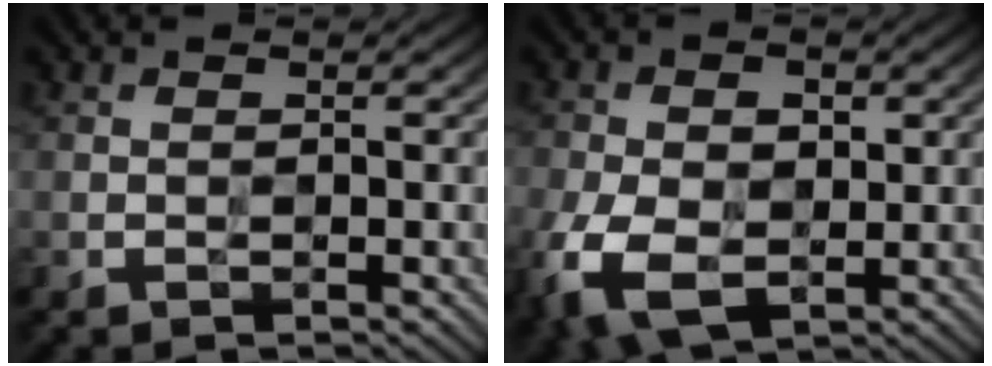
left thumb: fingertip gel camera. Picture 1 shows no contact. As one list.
[{"total": 10.3, "force": [-2.3, 6.8, 7.4], "torque": [-0.177, -0.030, -0.038]}]